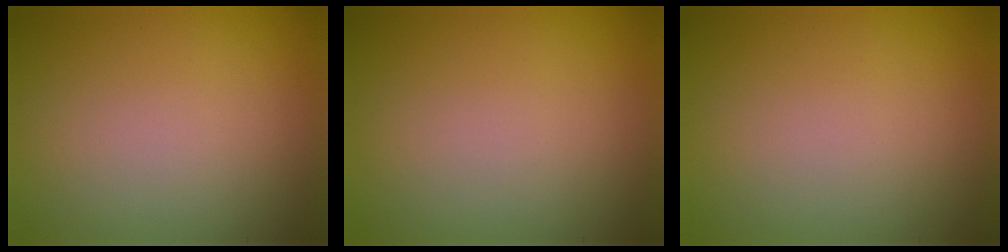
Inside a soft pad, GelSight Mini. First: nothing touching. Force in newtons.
{"total": 0.0}
{"total": 0.0}